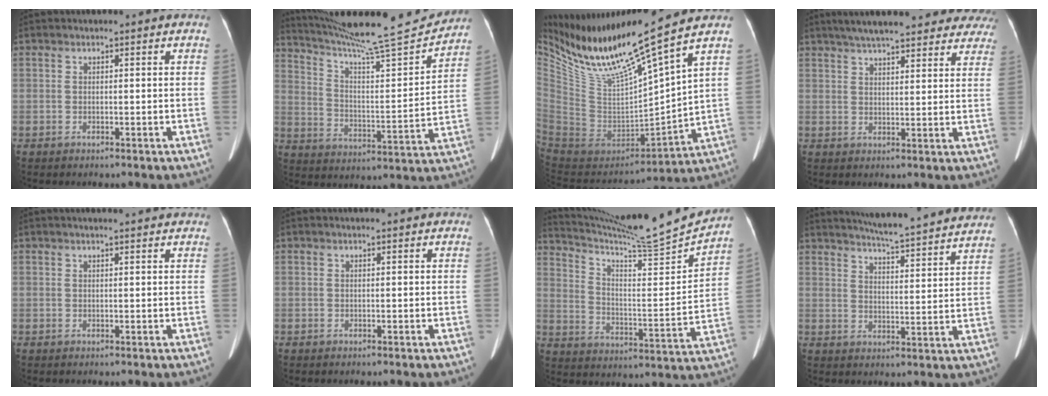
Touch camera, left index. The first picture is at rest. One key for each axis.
{"total": 20.2, "fx": 18.8, "fy": -0.4, "fz": 7.3, "tx": -0.133, "ty": -0.038, "tz": 0.283}
{"total": 18.2, "fx": 15.3, "fy": -0.3, "fz": 9.8, "tx": -0.181, "ty": -0.038, "tz": 0.297}
{"total": 24.2, "fx": 21.0, "fy": 5.8, "fz": 10.5, "tx": -0.157, "ty": 0.005, "tz": 0.253}
{"total": 5.6, "fx": 5.0, "fy": 0.2, "fz": 2.5, "tx": -0.032, "ty": 0.020, "tz": 0.054}
{"total": 1.5, "fx": 1.5, "fy": 0.2, "fz": 0.4, "tx": -0.010, "ty": 0.017, "tz": 0.013}
{"total": 20.1, "fx": 18.9, "fy": -2.0, "fz": 6.5, "tx": -0.124, "ty": -0.062, "tz": 0.281}
{"total": 21.5, "fx": 20.0, "fy": 0.4, "fz": 7.9, "tx": -0.119, "ty": -0.032, "tz": 0.248}